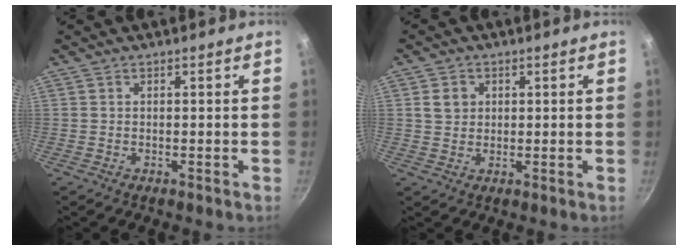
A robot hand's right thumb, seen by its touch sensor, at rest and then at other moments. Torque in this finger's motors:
{"motor_torque": [0.01, 1.37, 0.19, -0.26, 0.07]}